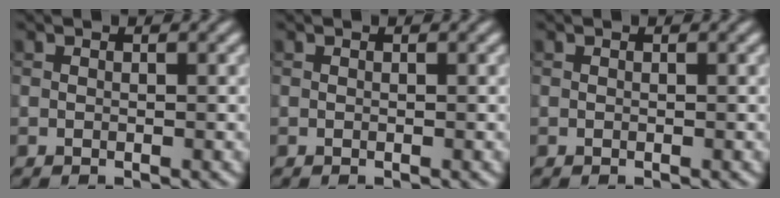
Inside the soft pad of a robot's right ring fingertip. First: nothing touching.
{"total": 0.0}
{"total": 0.0}